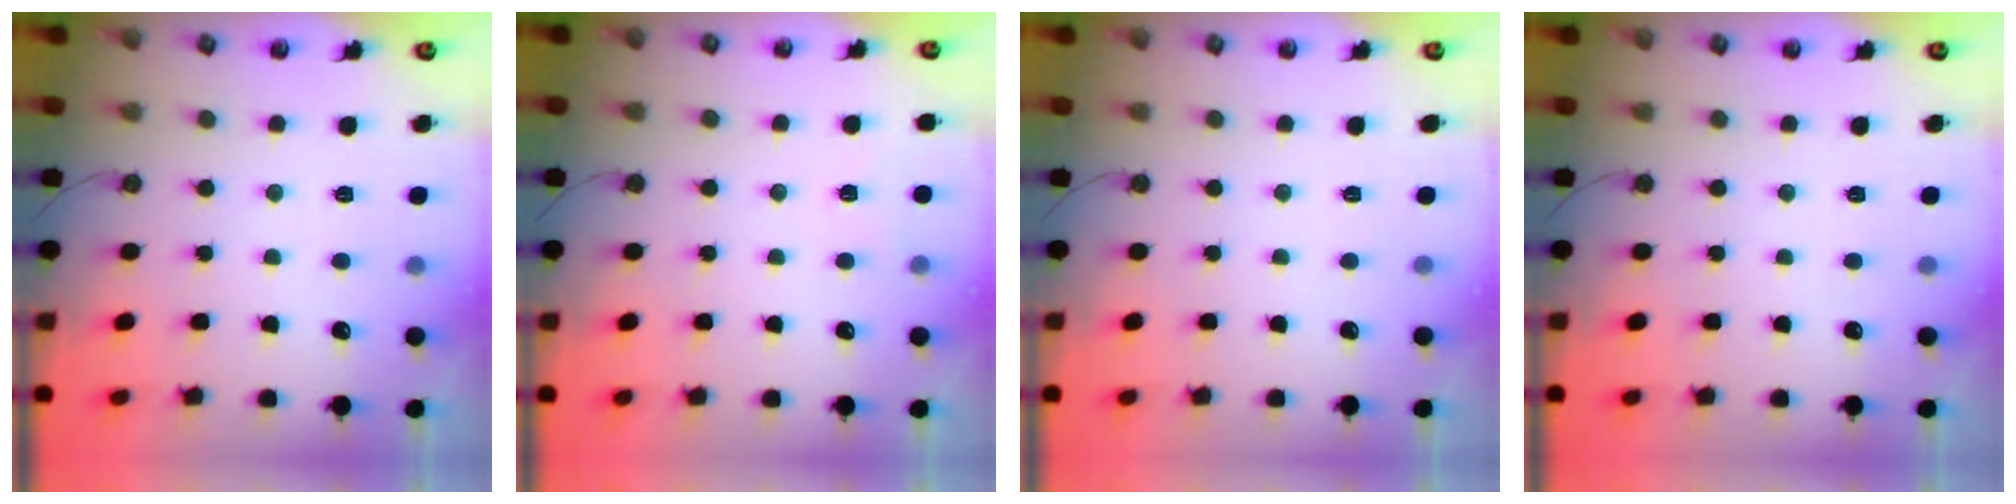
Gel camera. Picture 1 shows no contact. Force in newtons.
{"total": 3.0, "press": 2.4, "slide": 1.8}
{"total": 1.5, "press": 0.5, "slide": 1.4}
{"total": 0.0}